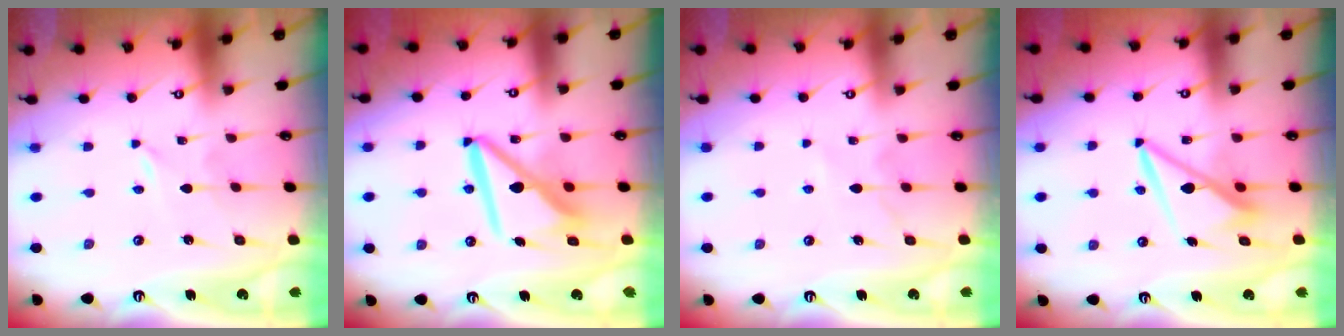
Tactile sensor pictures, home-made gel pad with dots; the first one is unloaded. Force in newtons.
{"total": 11.5, "press": 11.4, "slide": 1.3}
{"total": 5.6, "press": 5.6, "slide": 0.6}
{"total": 9.7, "press": 9.6, "slide": 1.1}